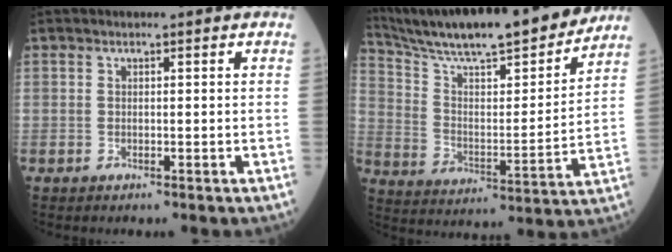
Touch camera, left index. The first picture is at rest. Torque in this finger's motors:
{"motor_torque": [0.06, -1.12, 0.35, 0.13]}